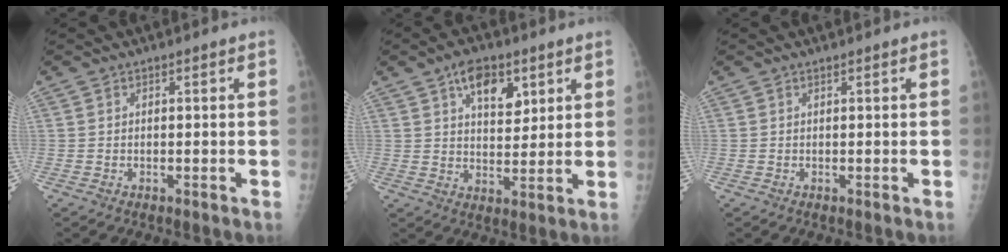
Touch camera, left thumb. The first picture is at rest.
{"total": 8.7, "force": [4.4, 4.9, 5.8], "torque": [-0.060, -0.022, 0.069]}
{"total": 0.0}